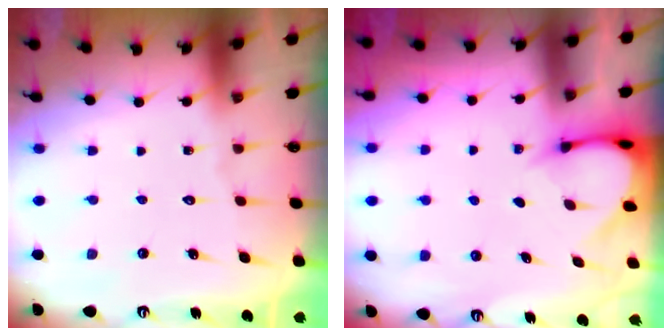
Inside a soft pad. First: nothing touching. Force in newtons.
{"total": 3.1, "press": 3.1, "slide": 0.2}